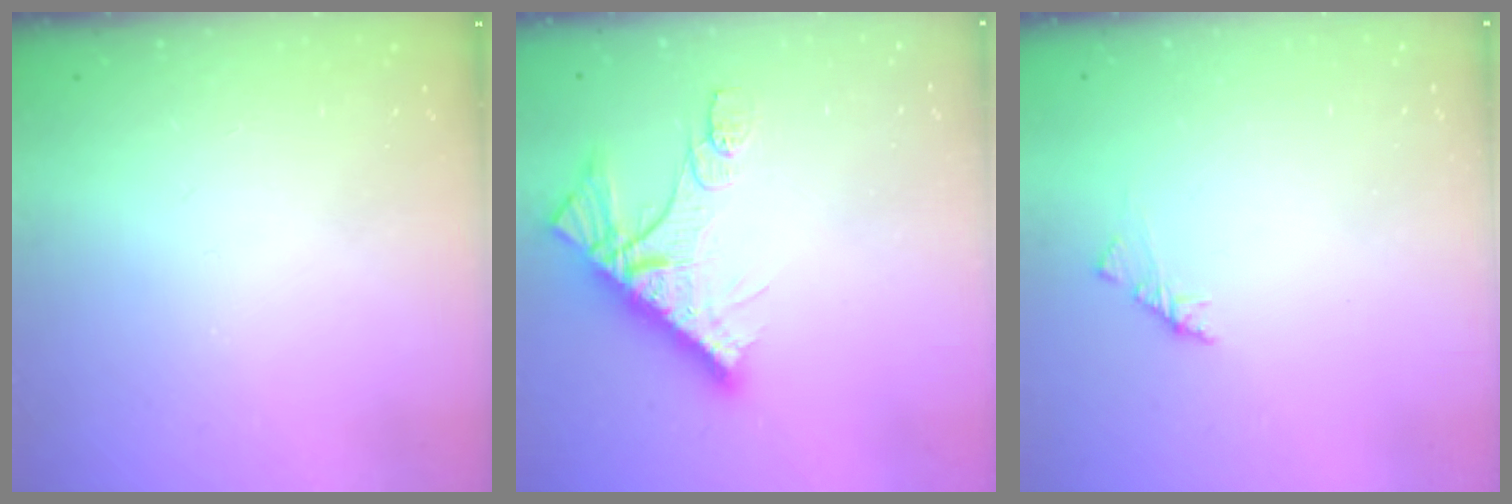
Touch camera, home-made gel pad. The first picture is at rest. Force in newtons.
{"total": 13.5, "press": 13.5, "slide": 1.1}
{"total": 1.7, "press": 1.6, "slide": 0.5}